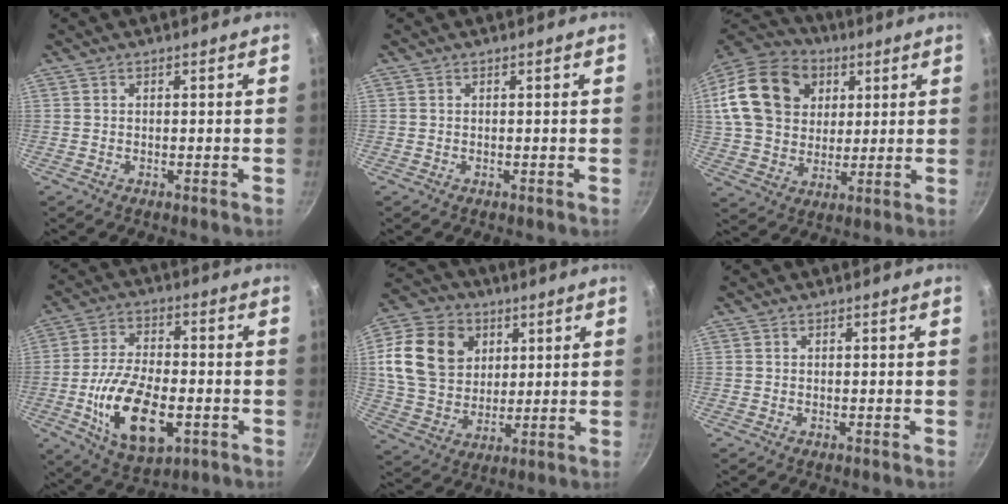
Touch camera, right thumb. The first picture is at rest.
{"total": 0.0}
{"total": 21.3, "force": [6.1, 16.7, 11.9], "torque": [-0.213, 0.017, 0.105]}
{"total": 16.5, "force": [-4.1, 8.5, 13.5], "torque": [-0.239, 0.013, -0.068]}
{"total": 19.8, "force": [5.8, 15.4, 10.9], "torque": [-0.202, -0.002, 0.107]}
{"total": 0.0}